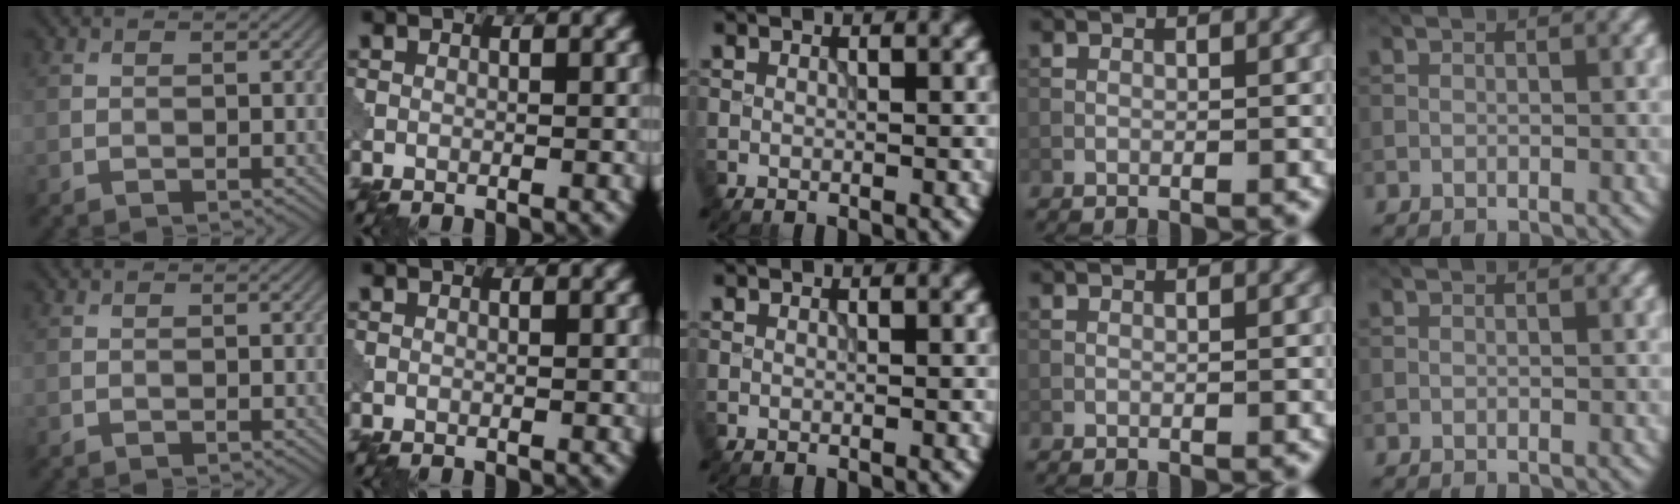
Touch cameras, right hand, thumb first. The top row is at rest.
{}